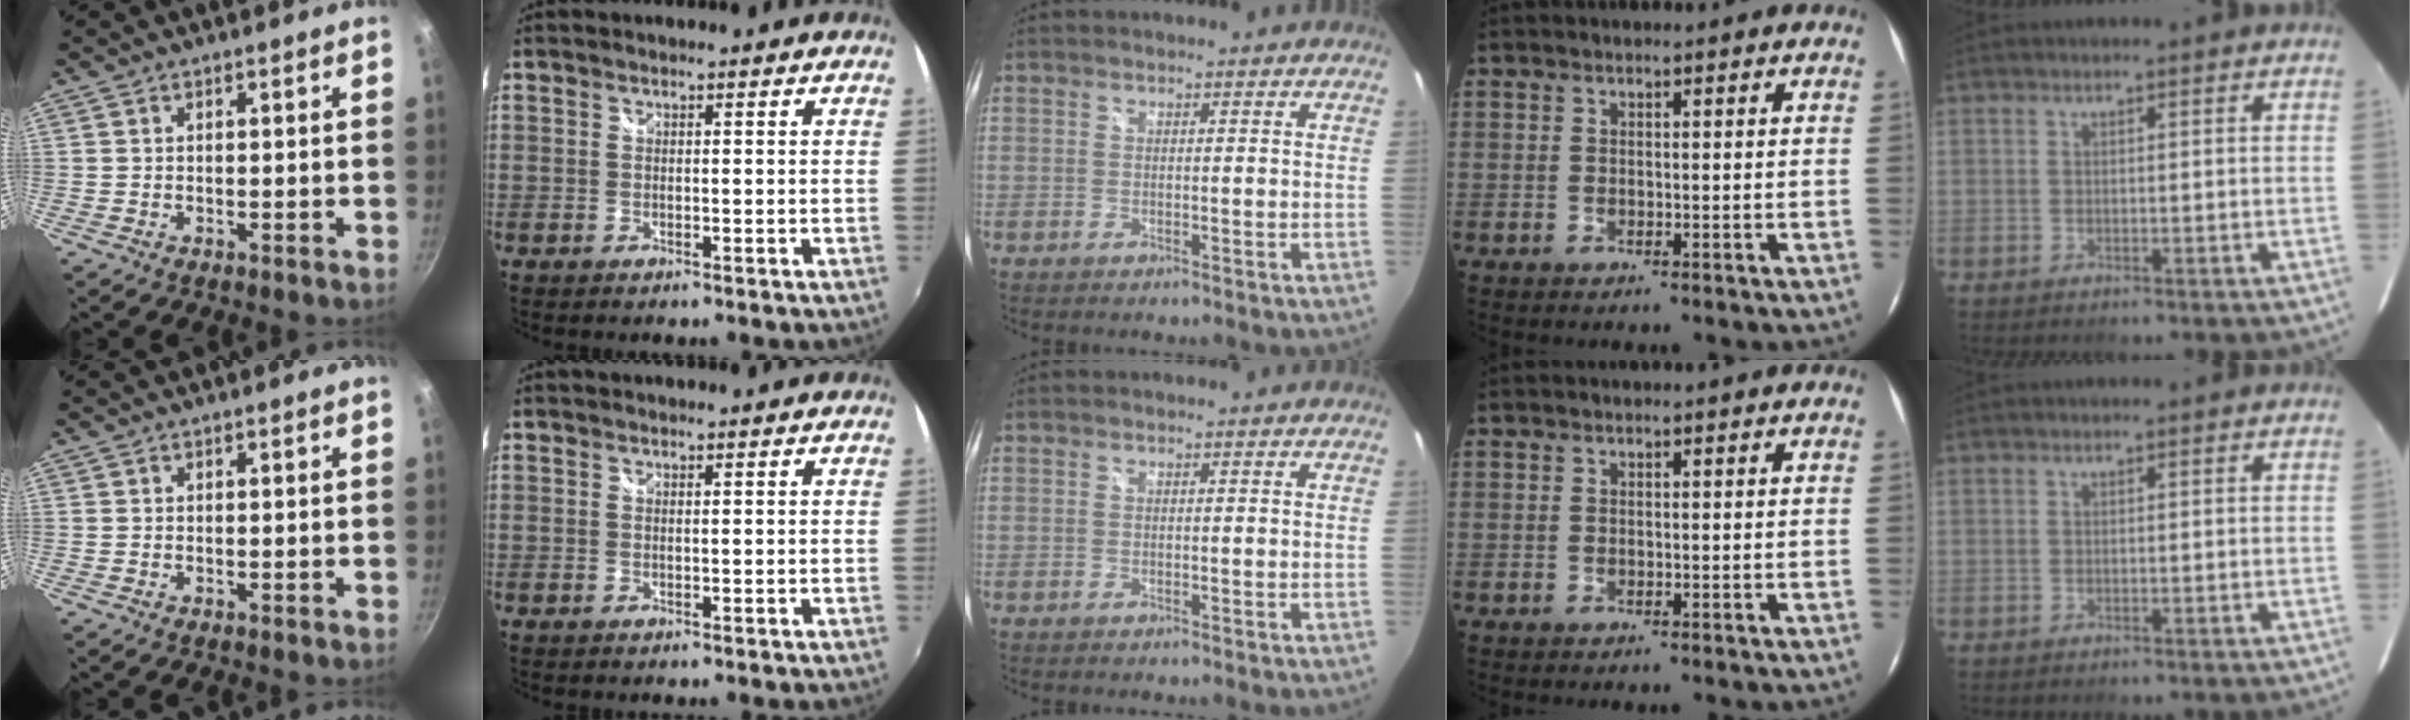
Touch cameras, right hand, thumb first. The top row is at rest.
{}